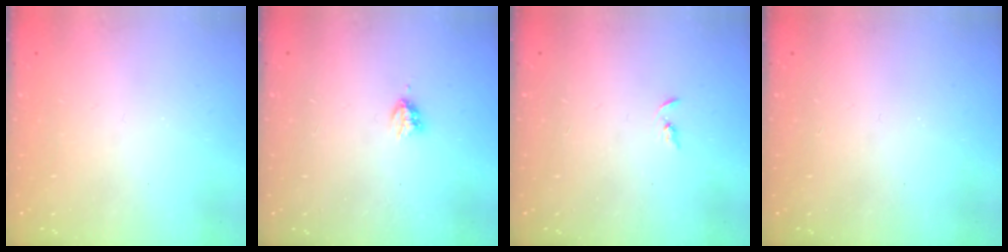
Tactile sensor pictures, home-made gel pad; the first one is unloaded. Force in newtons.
{"total": 2.9, "press": 2.9, "slide": 0.5}
{"total": 2.4, "press": 2.3, "slide": 0.2}
{"total": 0.0}